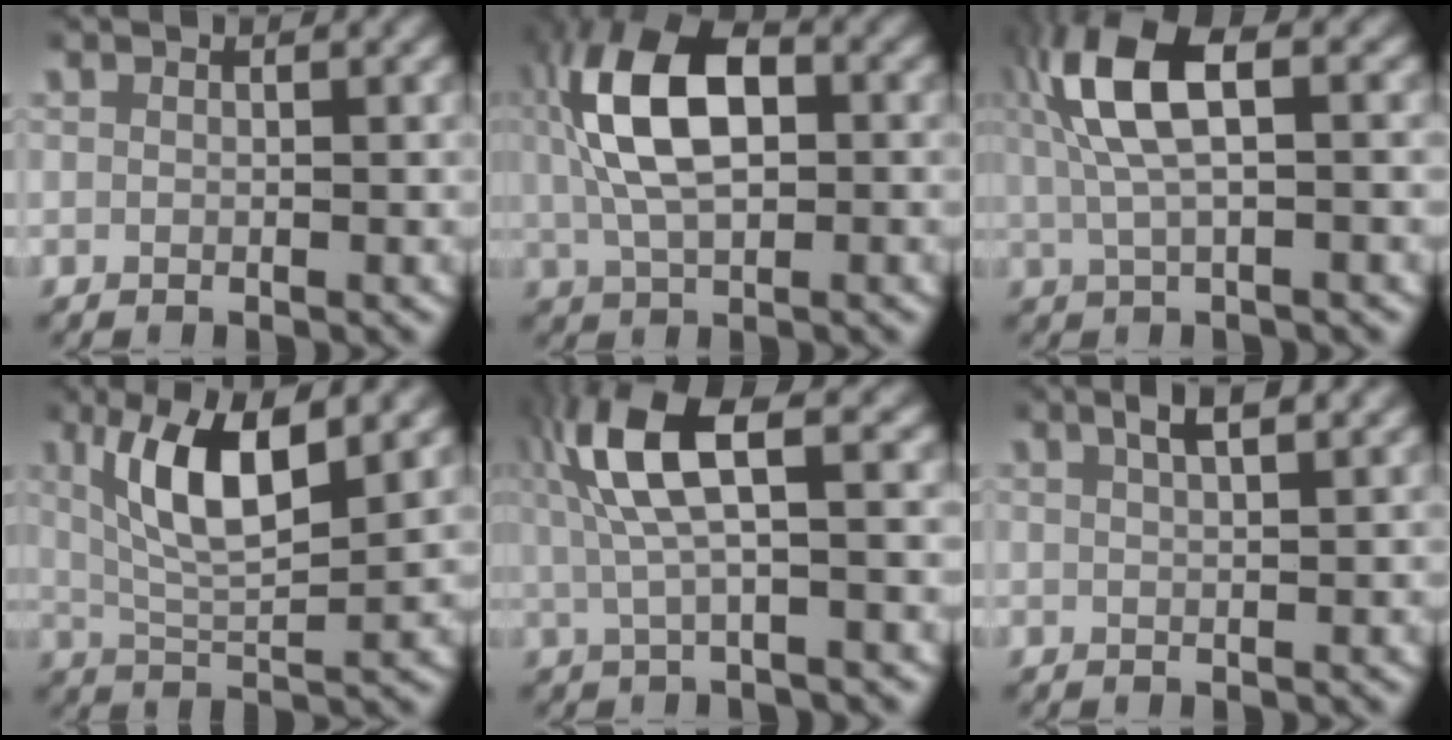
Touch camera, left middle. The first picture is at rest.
{"total": 10.1, "force": [1.8, 5.5, 8.3], "torque": [-0.169, 0.003, 0.031]}
{"total": 7.4, "force": [1.7, 3.3, 6.4], "torque": [-0.145, 0.004, 0.027]}
{"total": 6.0, "force": [2.4, 1.8, 5.2], "torque": [-0.099, -0.001, 0.046]}
{"total": 7.0, "force": [1.7, 2.6, 6.3], "torque": [-0.138, 0.009, 0.023]}
{"total": 3.0, "force": [2.1, 0.6, 2.1], "torque": [-0.036, 0.008, 0.033]}